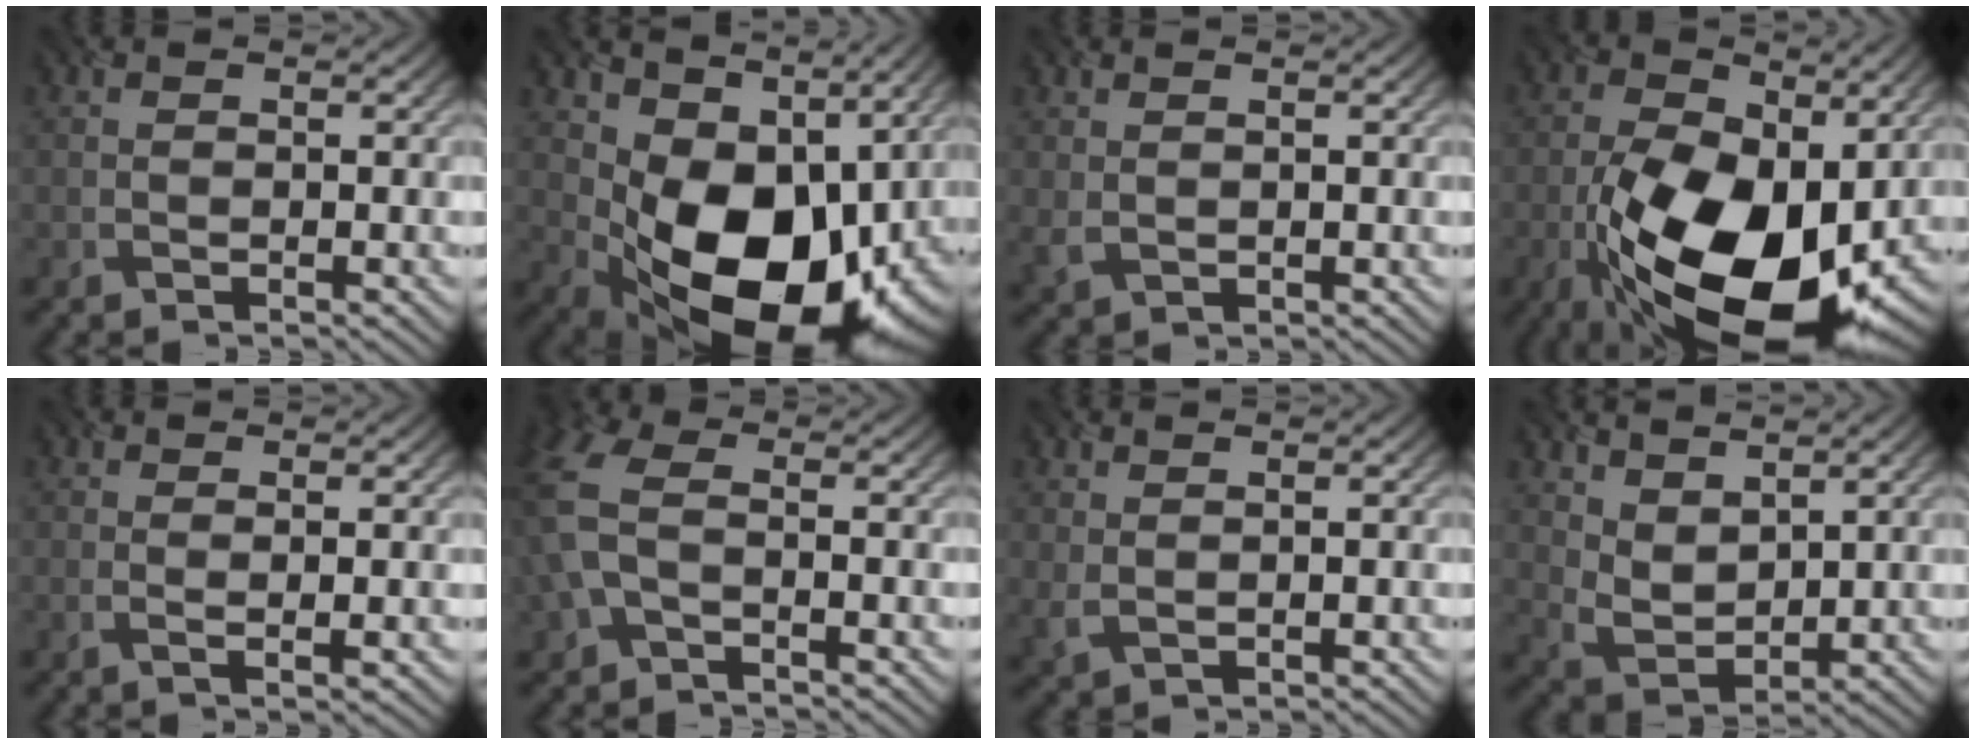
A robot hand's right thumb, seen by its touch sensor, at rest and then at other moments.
{"total": 16.1, "force": [1.7, 10.8, 11.8], "torque": [-0.192, -0.041, 0.049]}
{"total": 1.6, "force": [0.4, 1.2, 1.0], "torque": [-0.032, -0.005, 0.013]}
{"total": 18.7, "force": [-4.4, 10.1, 15.1], "torque": [-0.279, -0.032, -0.071]}
{"total": 1.8, "force": [0.4, 0.3, 1.7], "torque": [-0.033, 0.003, 0.003]}
{"total": 7.1, "force": [-0.8, 4.5, 5.4], "torque": [-0.159, 0.006, -0.029]}
{"total": 1.8, "force": [0.7, 1.0, 1.3], "torque": [-0.039, -0.004, 0.019]}
{"total": 5.6, "force": [3.6, 3.0, 3.1], "torque": [-0.078, -0.009, 0.072]}